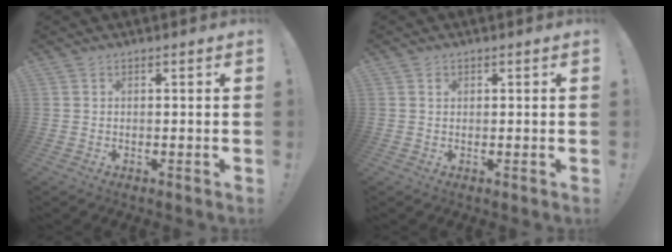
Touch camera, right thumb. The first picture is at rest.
{"total": 0.6, "force": [0.3, 0.5, 0.1], "torque": [0.006, -0.003, 0.004]}